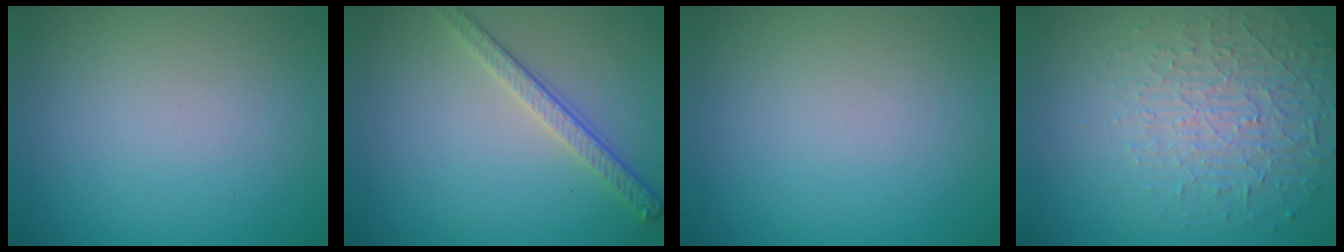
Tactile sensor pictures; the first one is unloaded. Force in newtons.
{"total": 2.8, "press": 2.5, "slide": 1.2}
{"total": 0.0}
{"total": 4.8, "press": 3.1, "slide": 3.6}